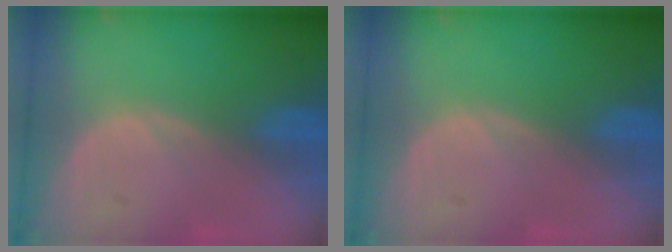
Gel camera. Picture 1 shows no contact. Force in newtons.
{"total": 0.0}